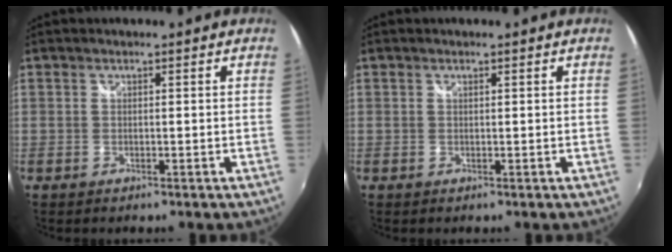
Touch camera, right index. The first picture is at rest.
{"total": 0.0}